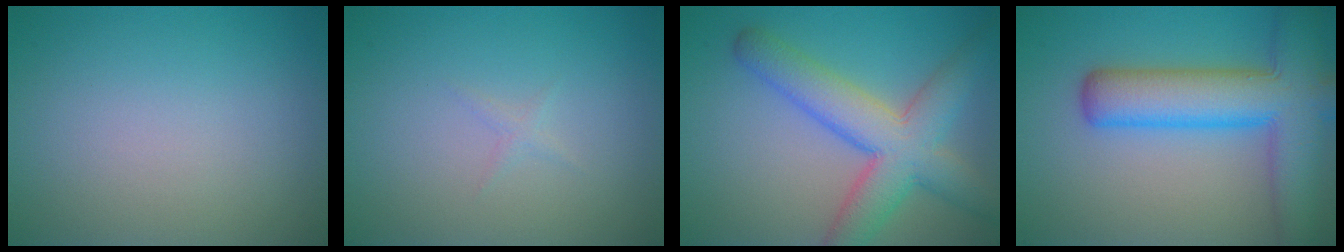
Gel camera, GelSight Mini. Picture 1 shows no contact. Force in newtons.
{"total": 0.6, "press": 0.6, "slide": 0.0}
{"total": 7.2, "press": 7.2, "slide": 0.3}
{"total": 9.3, "press": 9.3, "slide": 0.5}